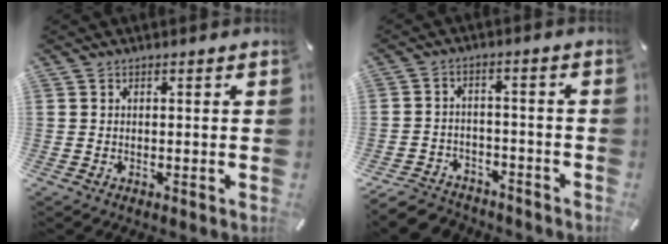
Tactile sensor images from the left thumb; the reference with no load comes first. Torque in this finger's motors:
{"motor_torque": [-0.35, 0.38, 0.05, 0.14, -0.01]}